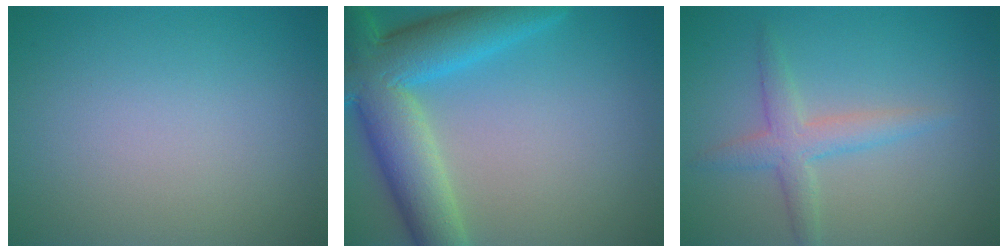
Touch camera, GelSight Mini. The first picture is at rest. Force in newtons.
{"total": 9.6, "press": 9.6, "slide": 0.5}
{"total": 2.8, "press": 2.8, "slide": 0.1}